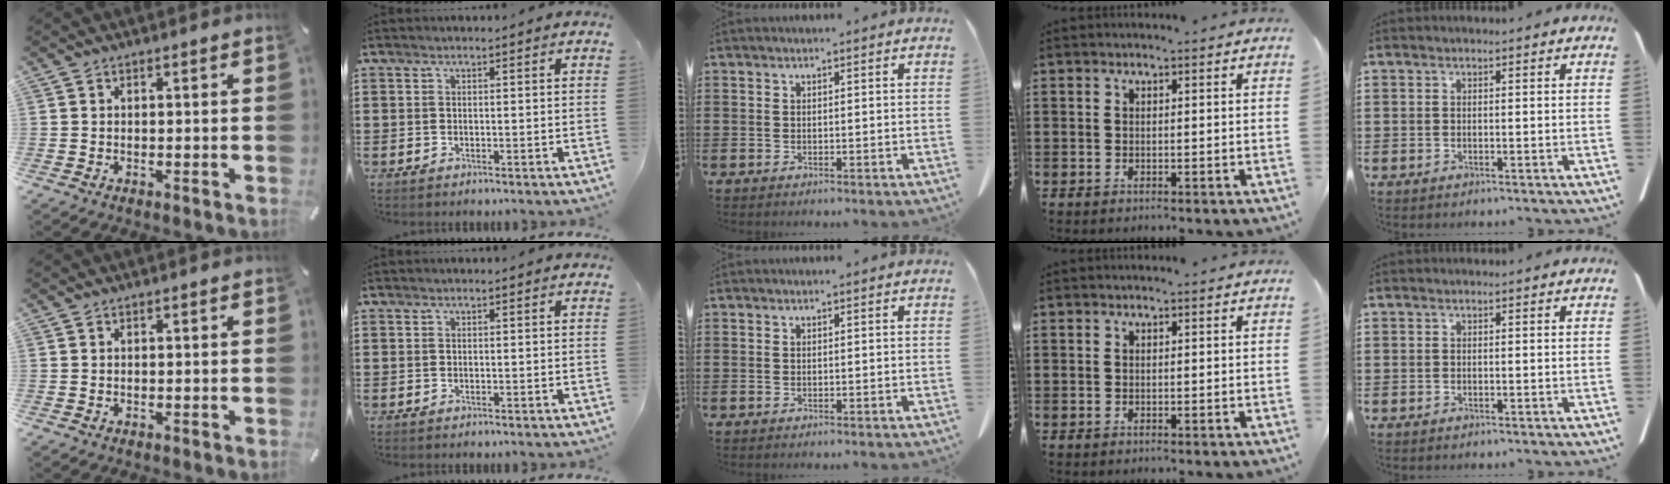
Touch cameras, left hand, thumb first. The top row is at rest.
{}